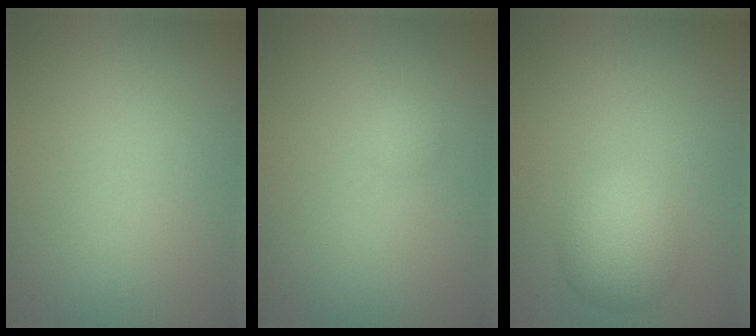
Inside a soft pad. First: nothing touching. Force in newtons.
{"total": 0.6, "press": 0.6, "slide": 0.1}
{"total": 3.6, "press": 3.6, "slide": 0.2}